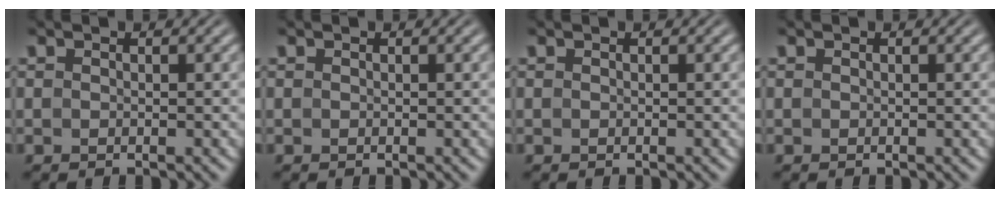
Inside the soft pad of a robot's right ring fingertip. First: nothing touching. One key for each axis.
{"total": 0.0}
{"total": 0.0}
{"total": 0.0}